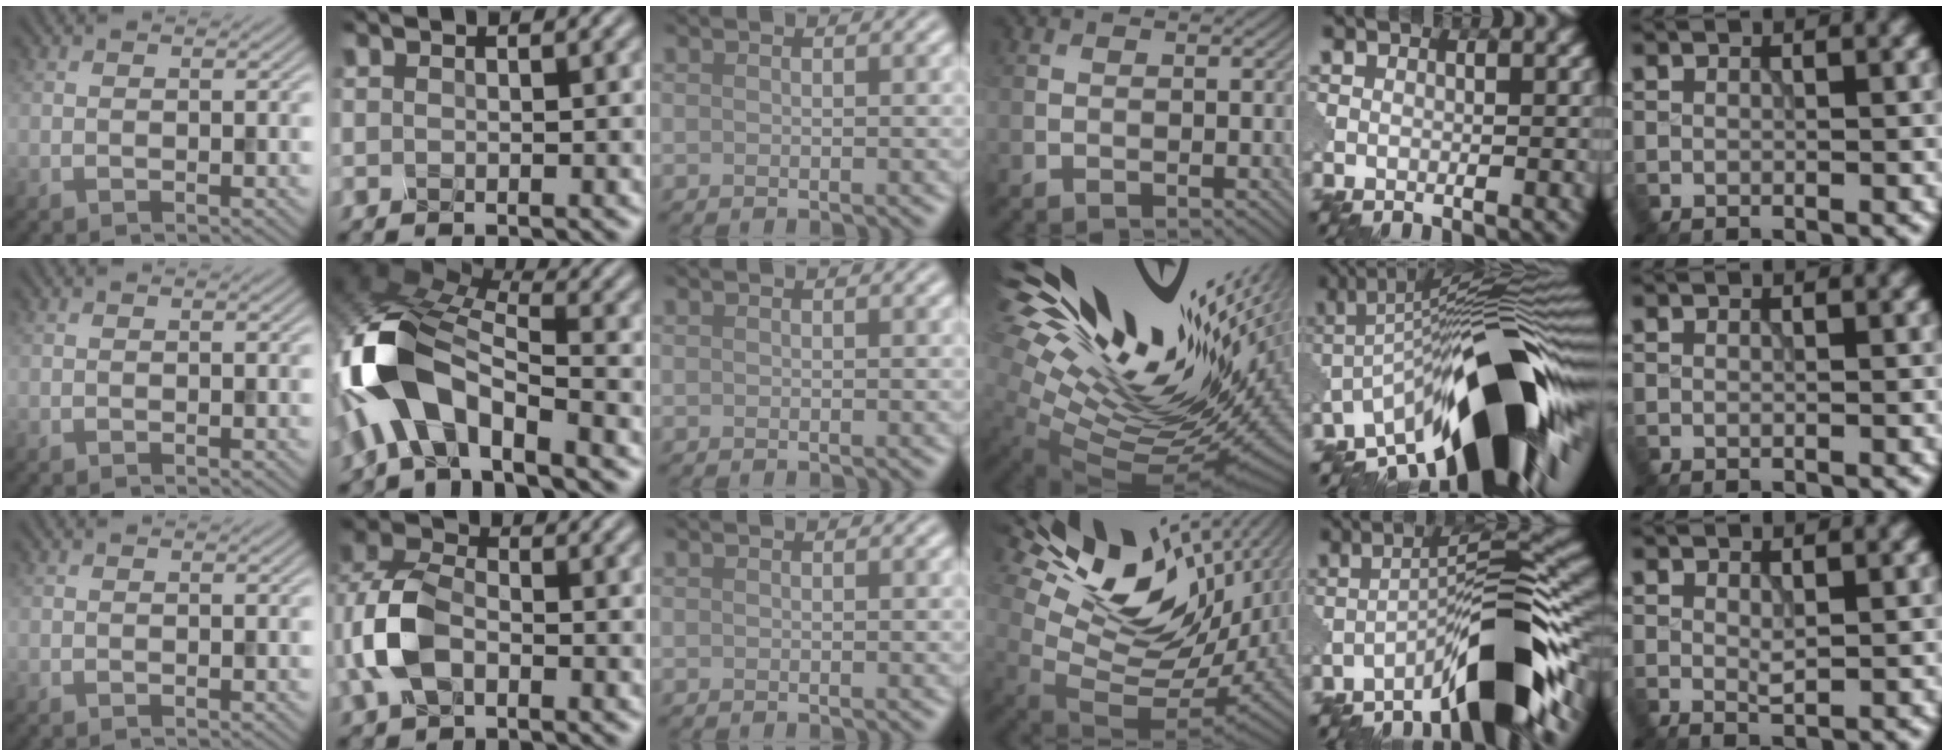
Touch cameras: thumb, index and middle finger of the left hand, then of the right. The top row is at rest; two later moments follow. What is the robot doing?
{"motion": "press", "object": "mechanical pencil"}